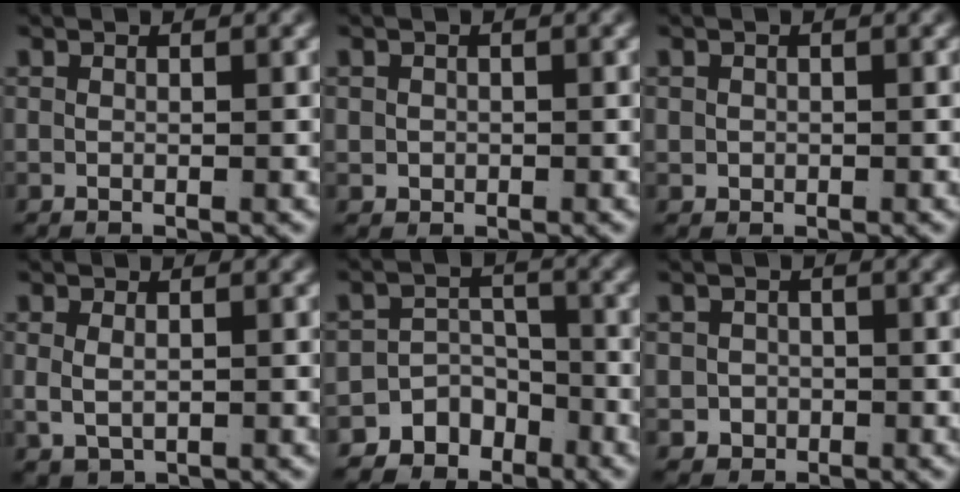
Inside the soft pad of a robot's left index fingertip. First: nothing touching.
{"total": 1.4, "force": [-0.2, 1.3, 0.5], "torque": [-0.021, -0.013, 0.005]}
{"total": 1.1, "force": [-0.1, 1.0, 0.4], "torque": [-0.018, -0.011, 0.007]}
{"total": 1.9, "force": [0.0, 1.3, 1.4], "torque": [-0.036, -0.018, 0.018]}
{"total": 8.7, "force": [-5.1, 6.6, 2.5], "torque": [-0.047, -0.025, -0.090]}
{"total": 3.6, "force": [-1.3, 3.3, 0.8], "torque": [-0.021, -0.020, -0.019]}